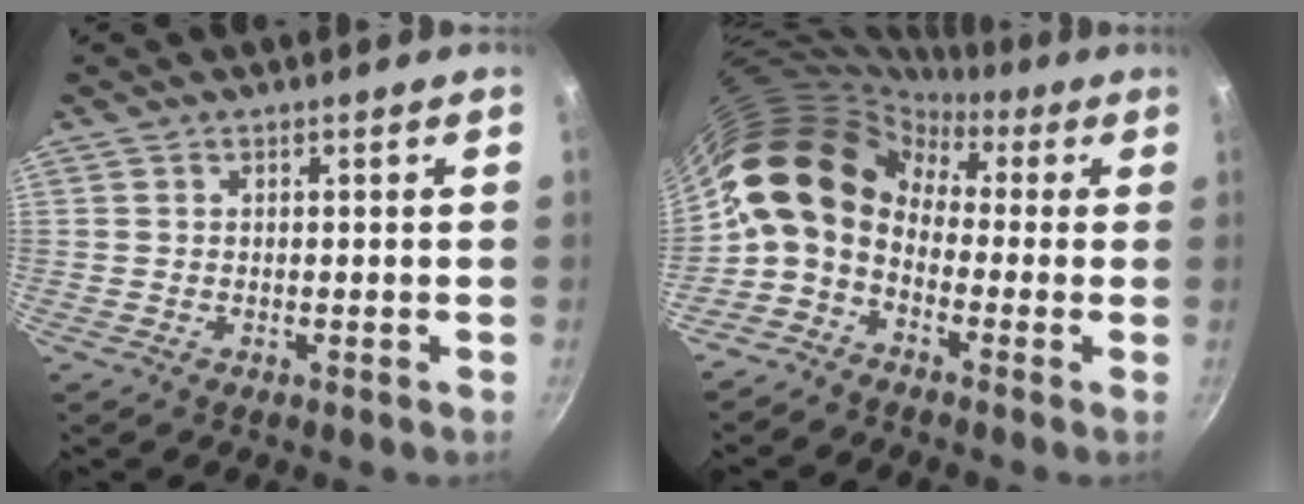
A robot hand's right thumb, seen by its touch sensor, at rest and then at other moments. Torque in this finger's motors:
{"motor_torque": [2.42, 2.59, 1.92, -0.86, 0.30]}